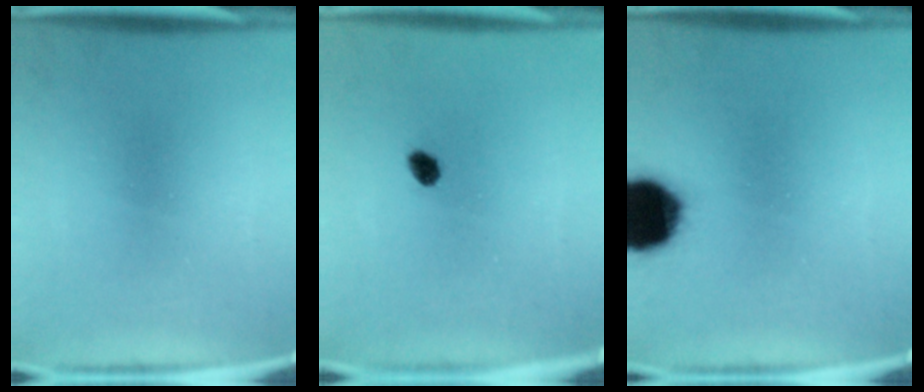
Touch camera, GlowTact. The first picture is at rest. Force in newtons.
{"total": 2.2}
{"total": 16.4}